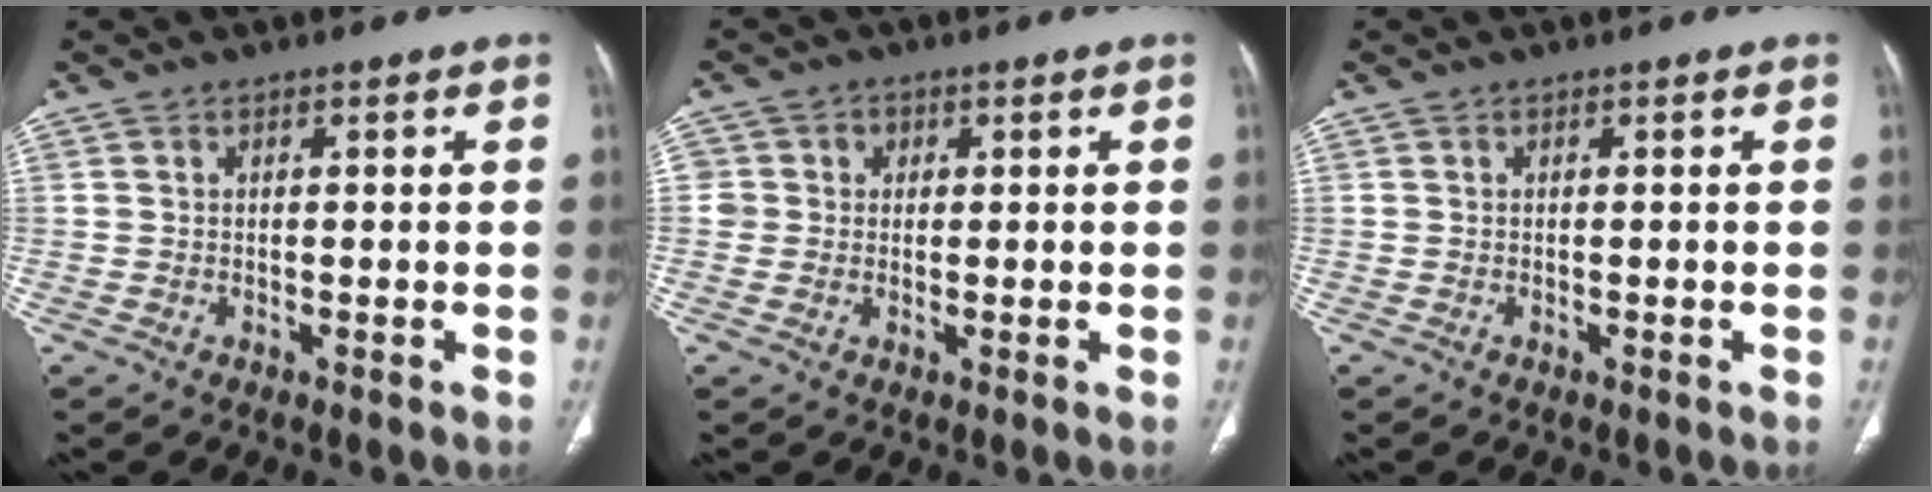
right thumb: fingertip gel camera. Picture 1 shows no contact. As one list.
[{"total": 3.2, "force": [0.6, 3.1, 0.2], "torque": [0.023, 0.003, 0.008]}, {"total": 0.0}]